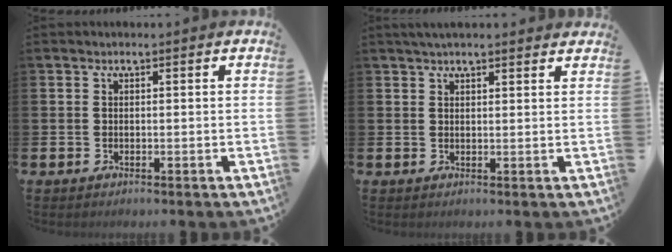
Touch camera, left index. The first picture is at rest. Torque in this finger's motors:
{"motor_torque": [0.95, -1.19, 0.57, 0.09]}